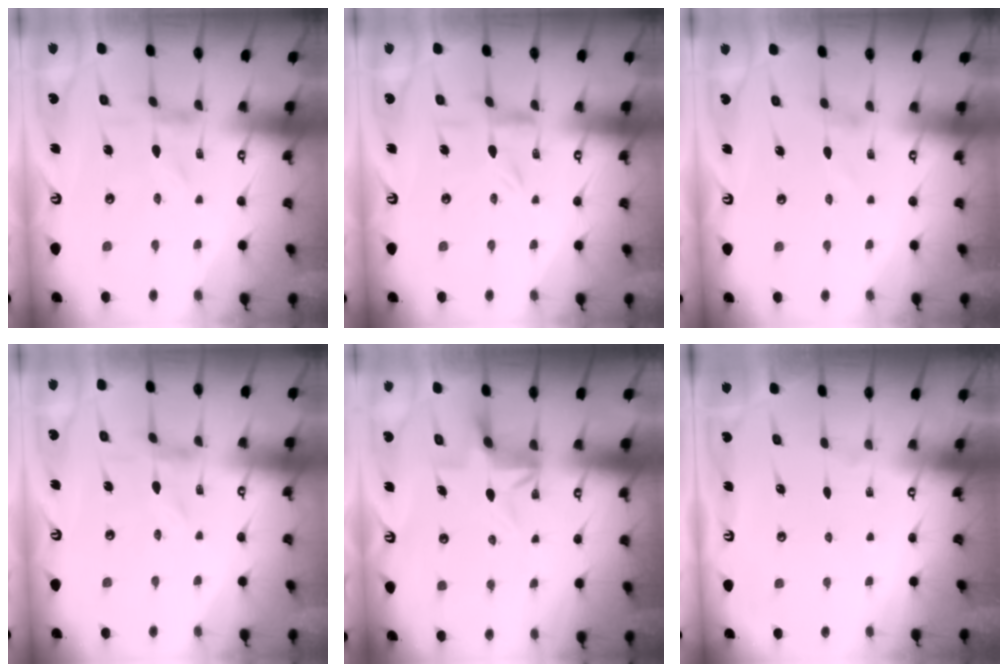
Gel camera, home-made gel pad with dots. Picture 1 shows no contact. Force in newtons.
{"total": 2.1, "press": 2.1, "slide": 0.2}
{"total": 1.1, "press": 1.1, "slide": 0.1}
{"total": 0.0}
{"total": 3.9, "press": 3.9, "slide": 0.4}
{"total": 0.0}